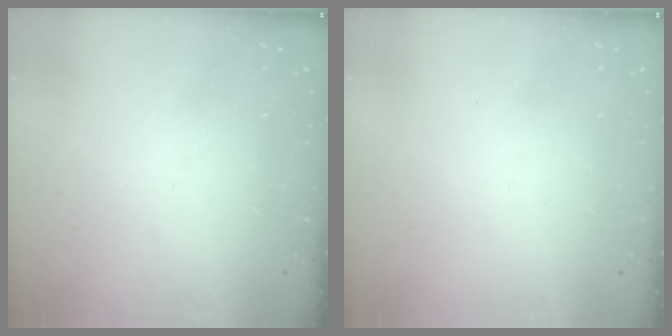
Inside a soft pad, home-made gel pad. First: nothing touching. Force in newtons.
{"total": 1.5, "press": 1.5, "slide": 0.1}